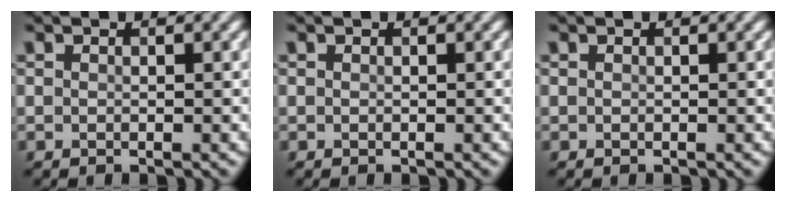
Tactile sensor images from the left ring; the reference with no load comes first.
{"total": 0.0}
{"total": 0.0}